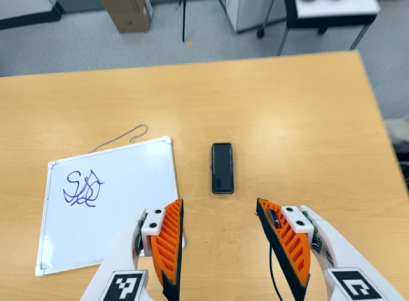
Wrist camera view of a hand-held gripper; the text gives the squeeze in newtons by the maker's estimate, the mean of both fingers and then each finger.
{"total": 0.0}